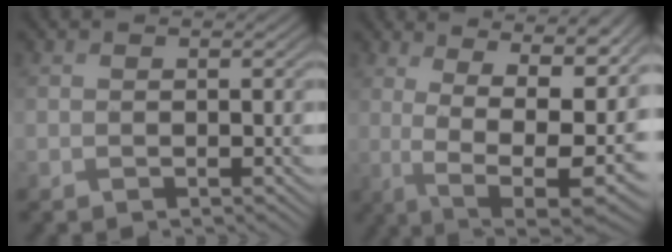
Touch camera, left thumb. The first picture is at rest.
{"total": 14.1, "force": [1.6, 6.3, 12.5], "torque": [-0.200, 0.007, 0.039]}